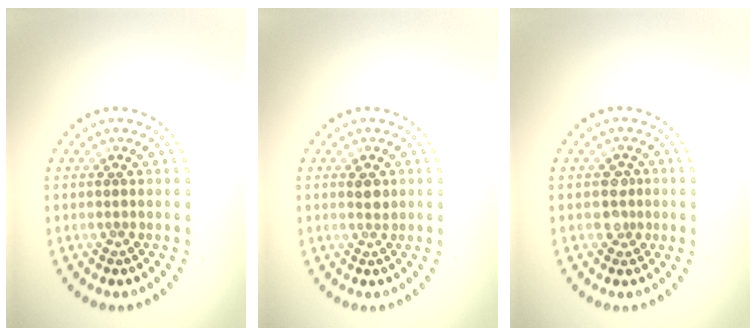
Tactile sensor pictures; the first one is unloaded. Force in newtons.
{"total": 1.1, "press": 1.0, "slide": 0.4}
{"total": 1.6, "press": 1.4, "slide": 0.7}